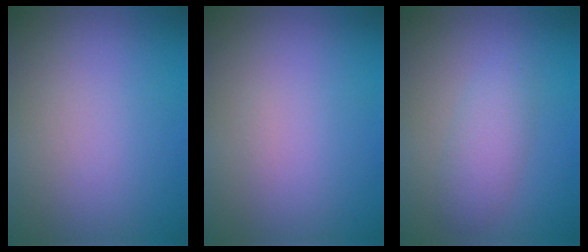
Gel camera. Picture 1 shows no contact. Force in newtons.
{"total": 0.0}
{"total": 2.5, "press": 2.5, "slide": 0.2}